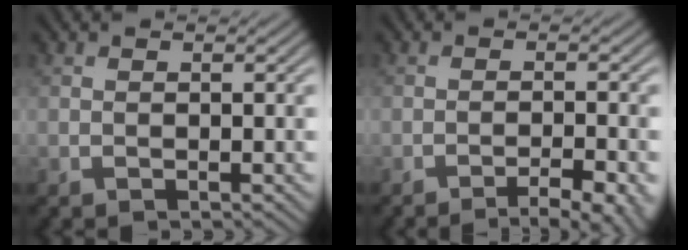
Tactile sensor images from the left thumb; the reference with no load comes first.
{"total": 6.3, "force": [-4.5, 1.0, 4.4], "torque": [-0.067, 0.008, -0.059]}